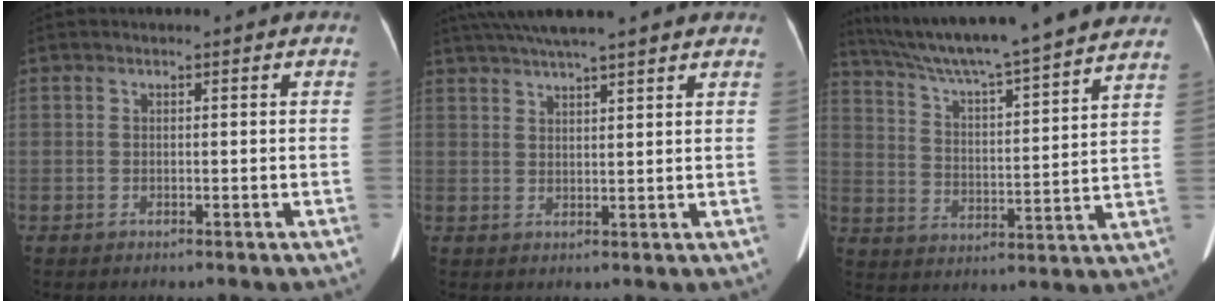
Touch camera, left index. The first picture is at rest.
{"total": 13.2, "force": [11.2, 0.9, 6.9], "torque": [-0.122, 0.044, 0.160]}
{"total": 24.0, "force": [21.3, 0.1, 10.9], "torque": [-0.186, -0.008, 0.307]}